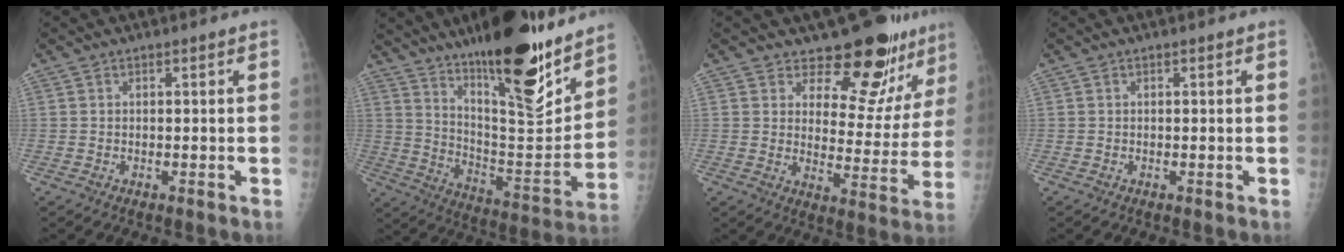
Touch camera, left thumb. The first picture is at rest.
{"total": 24.4, "force": [17.1, 6.3, 16.2], "torque": [-0.216, -0.104, 0.277]}
{"total": 14.6, "force": [12.4, 5.7, 5.2], "torque": [-0.019, -0.102, 0.156]}
{"total": 0.0}